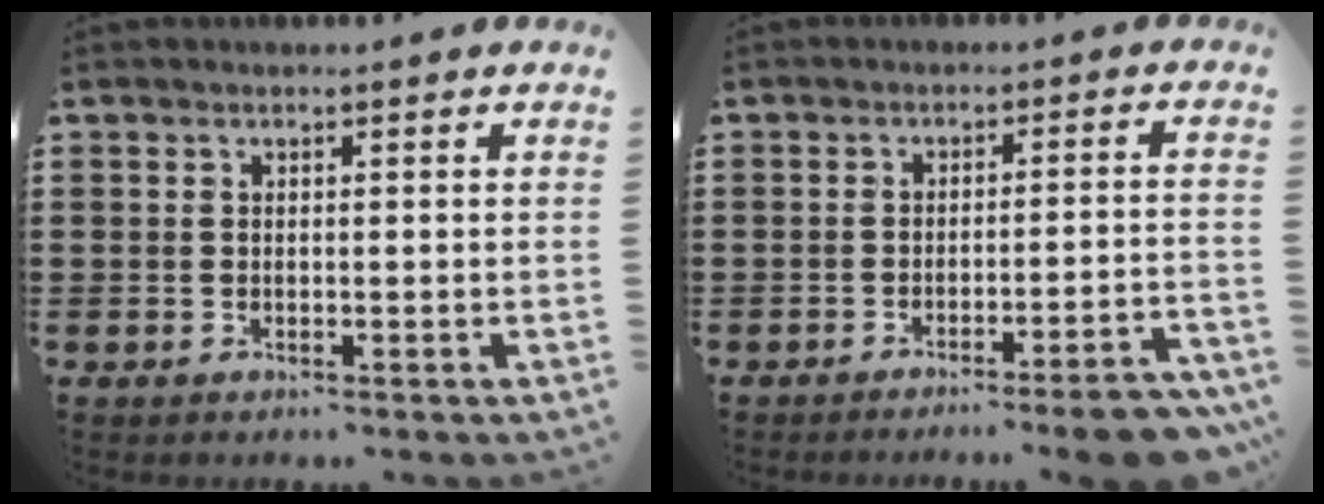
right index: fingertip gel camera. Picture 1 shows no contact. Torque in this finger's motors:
{"motor_torque": [1.12, -1.02, 0.10, -0.04]}